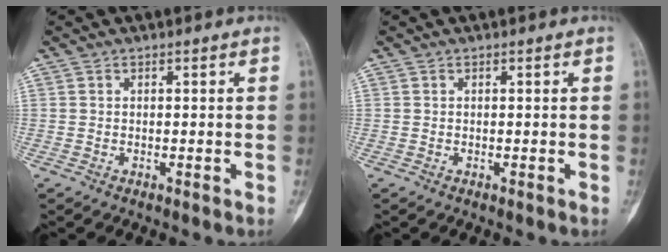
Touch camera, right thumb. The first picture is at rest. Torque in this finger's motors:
{"motor_torque": [1.98, 1.96, 0.06, -0.06, 0.03]}